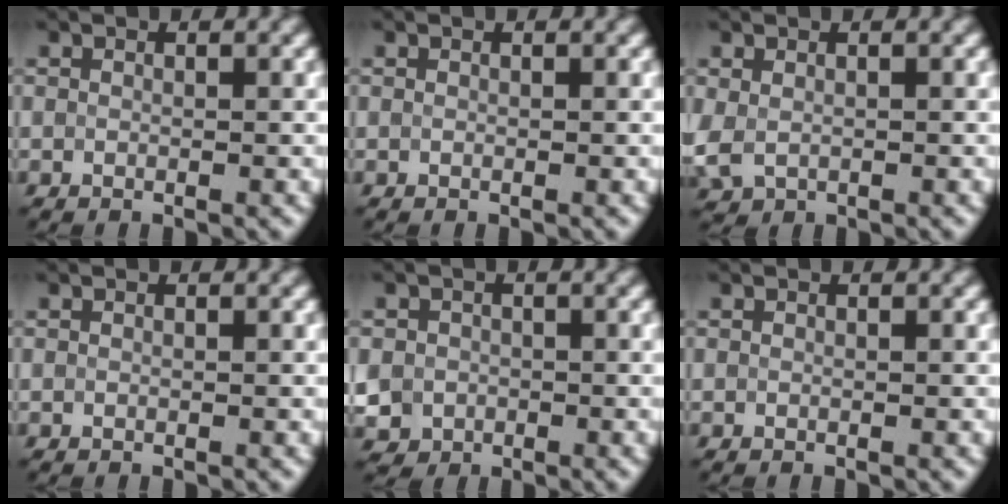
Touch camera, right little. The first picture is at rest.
{"total": 0.0}
{"total": 2.8, "force": [-0.1, 2.2, 1.8], "torque": [-0.052, -0.003, -0.002]}
{"total": 0.0}
{"total": 4.8, "force": [-1.3, 4.4, 1.3], "torque": [-0.030, -0.006, -0.046]}
{"total": 0.0}